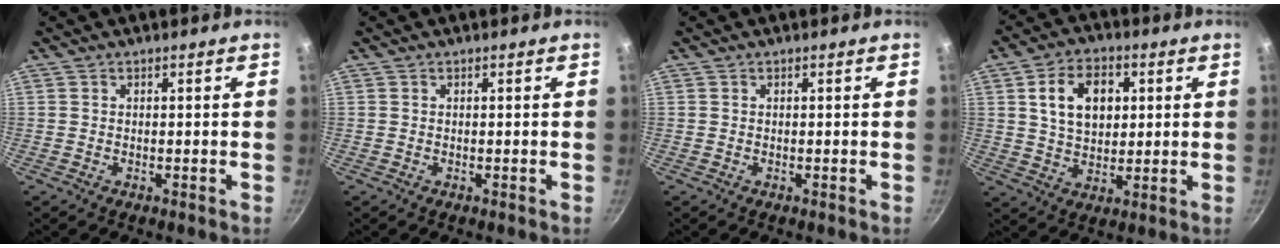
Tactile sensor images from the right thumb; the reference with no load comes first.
{"total": 0.0}
{"total": 0.0}
{"total": 11.2, "force": [2.8, 7.6, 7.7], "torque": [-0.106, 0.000, 0.047]}